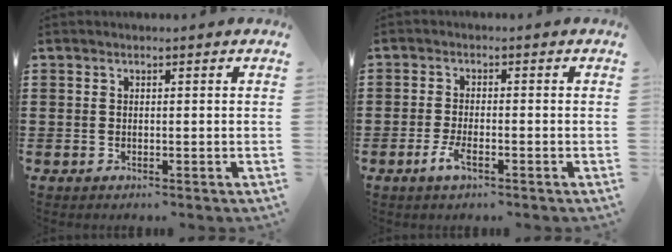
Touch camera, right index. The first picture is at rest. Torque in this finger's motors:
{"motor_torque": [1.59, 0.56, 0.09, 0.05]}